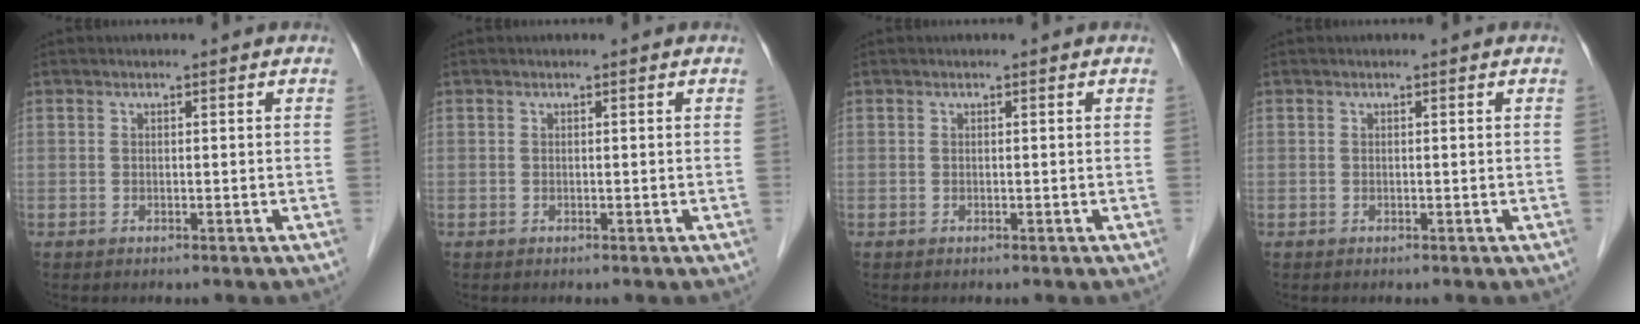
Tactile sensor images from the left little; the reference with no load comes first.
{"total": 0.0}
{"total": 0.0}
{"total": 0.0}